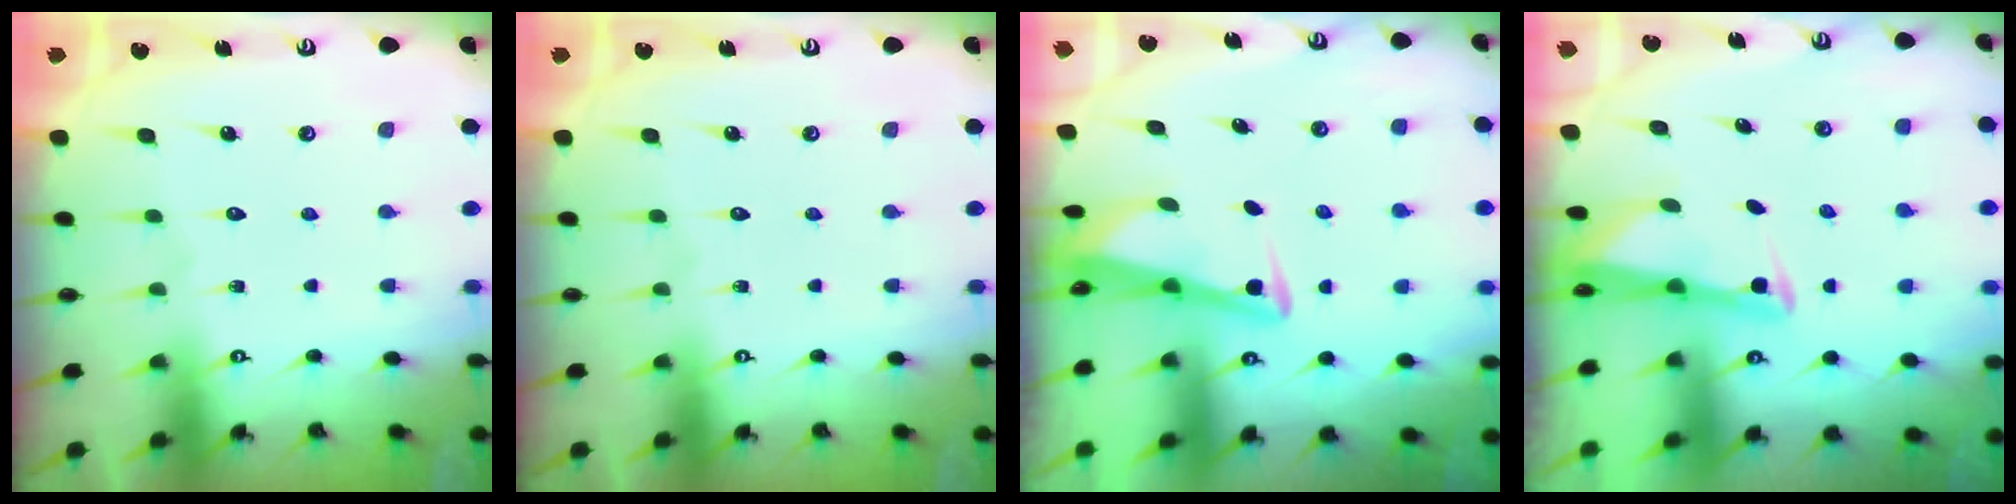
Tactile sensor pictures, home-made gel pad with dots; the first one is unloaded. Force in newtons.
{"total": 0.0}
{"total": 3.4, "press": 3.4, "slide": 0.3}
{"total": 2.5, "press": 2.5, "slide": 0.3}